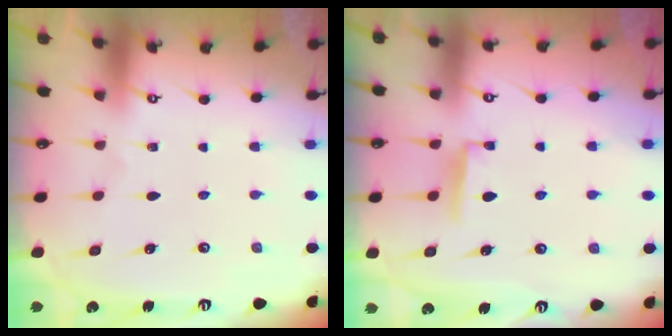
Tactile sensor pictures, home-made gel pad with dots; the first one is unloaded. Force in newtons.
{"total": 4.7, "press": 4.7, "slide": 0.7}